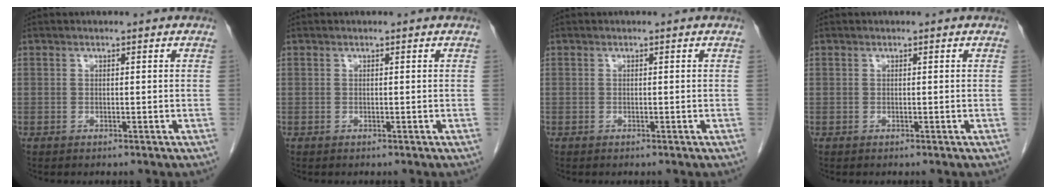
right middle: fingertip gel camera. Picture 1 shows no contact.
{"total": 0.0}
{"total": 0.0}
{"total": 0.0}